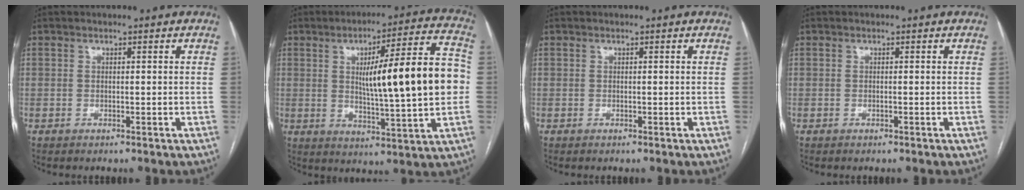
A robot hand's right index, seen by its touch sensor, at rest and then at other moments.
{"total": 17.8, "force": [1.1, 1.5, 17.7], "torque": [-0.263, 0.018, 0.016]}
{"total": 0.0}
{"total": 0.0}